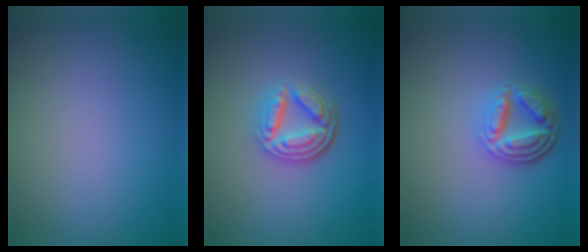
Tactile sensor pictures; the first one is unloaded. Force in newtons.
{"total": 4.5, "press": 3.4, "slide": 2.9}
{"total": 4.1, "press": 3.2, "slide": 2.6}